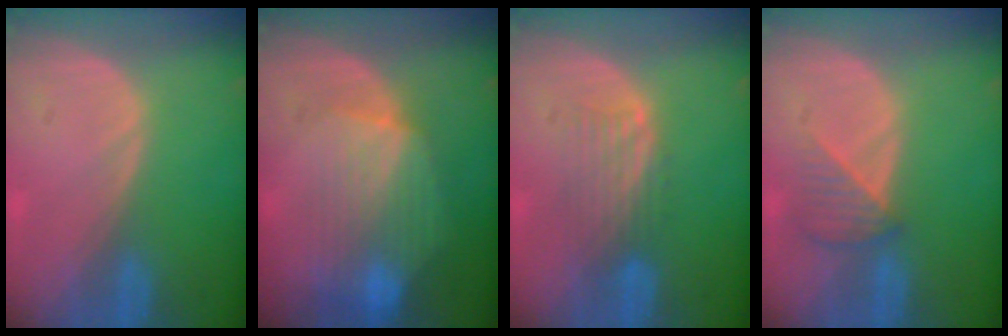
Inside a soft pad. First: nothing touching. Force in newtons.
{"total": 8.9, "press": 8.0, "slide": 3.9}
{"total": 4.6, "press": 4.0, "slide": 2.4}
{"total": 3.4, "press": 3.4, "slide": 0.7}